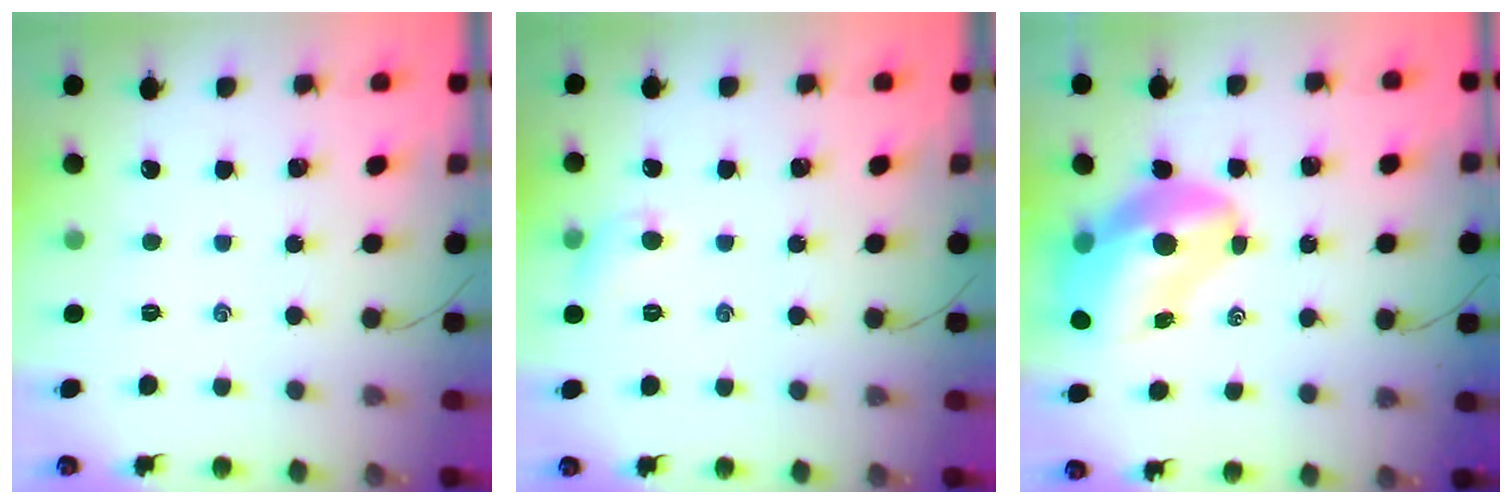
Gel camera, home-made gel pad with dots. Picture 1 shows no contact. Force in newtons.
{"total": 5.5, "press": 5.4, "slide": 1.1}
{"total": 16.4, "press": 15.7, "slide": 4.8}